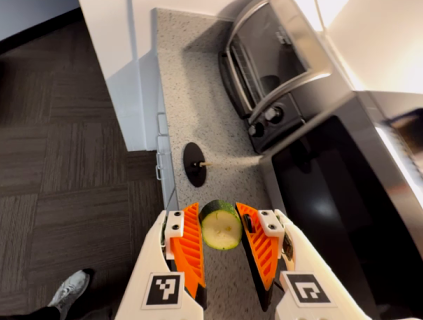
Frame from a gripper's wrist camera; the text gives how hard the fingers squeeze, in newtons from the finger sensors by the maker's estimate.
{"total": 9.7, "left": 9.7, "right": 9.8}